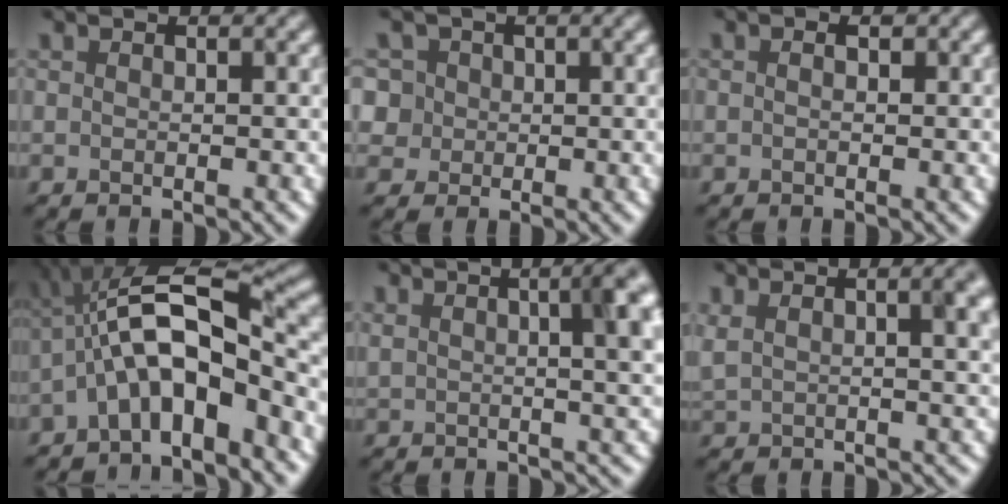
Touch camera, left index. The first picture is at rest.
{"total": 5.4, "force": [1.9, 4.8, 1.8], "torque": [-0.035, 0.018, 0.013]}
{"total": 1.4, "force": [0.2, 0.9, 0.9], "torque": [0.001, -0.003, -0.014]}
{"total": 8.7, "force": [-3.0, 3.2, 7.5], "torque": [-0.126, 0.021, -0.063]}
{"total": 8.7, "force": [2.7, 3.7, 7.3], "torque": [-0.053, 0.039, 0.014]}
{"total": 8.8, "force": [3.6, 4.3, 6.8], "torque": [-0.083, 0.044, 0.038]}